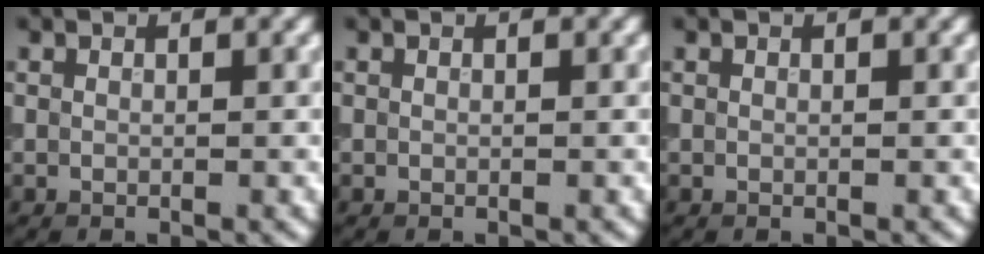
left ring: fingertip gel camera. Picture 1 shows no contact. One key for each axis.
{"total": 0.0}
{"total": 0.0}